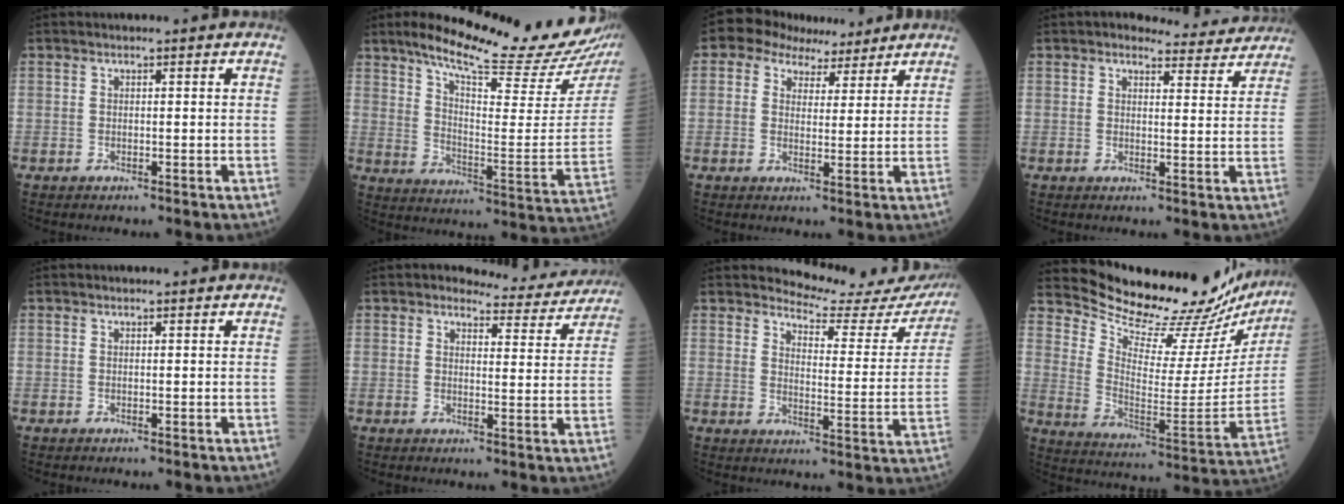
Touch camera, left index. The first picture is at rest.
{"total": 22.2, "force": [18.8, 1.2, 11.9], "torque": [-0.179, -0.058, 0.260]}
{"total": 6.6, "force": [4.8, 4.2, 1.7], "torque": [-0.024, 0.028, 0.073]}
{"total": 6.0, "force": [5.8, 1.5, 0.4], "torque": [0.009, -0.004, 0.055]}
{"total": 0.0}
{"total": 7.6, "force": [7.4, 1.7, 0.6], "torque": [0.004, -0.017, 0.078]}
{"total": 15.8, "force": [15.6, 1.4, 1.7], "torque": [-0.003, -0.094, 0.167]}
{"total": 25.2, "force": [24.1, 4.0, 6.5], "torque": [-0.106, -0.112, 0.318]}